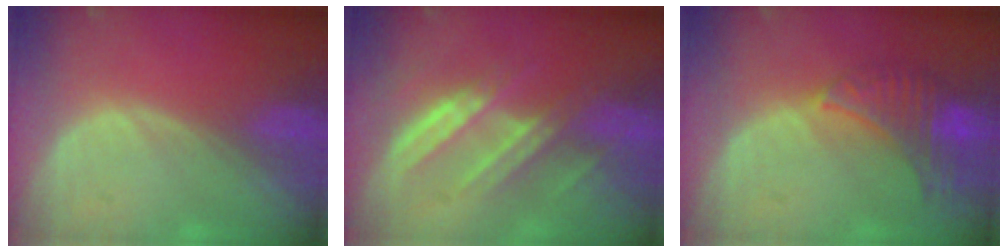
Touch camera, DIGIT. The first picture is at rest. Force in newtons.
{"total": 7.0, "press": 6.9, "slide": 1.1}
{"total": 8.0, "press": 7.4, "slide": 3.0}